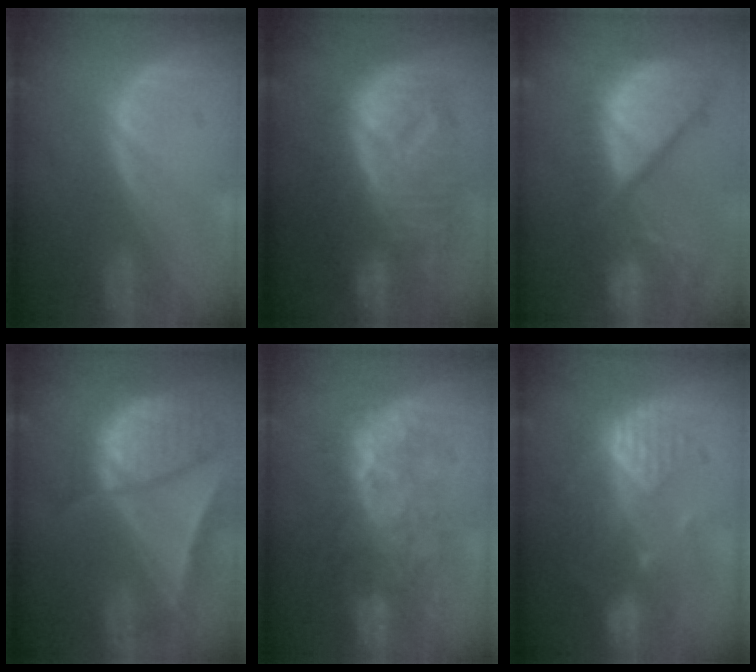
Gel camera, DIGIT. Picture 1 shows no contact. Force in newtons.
{"total": 12.3, "press": 12.2, "slide": 1.3}
{"total": 13.2, "press": 11.0, "slide": 7.3}
{"total": 10.1, "press": 8.3, "slide": 5.7}
{"total": 9.1, "press": 8.5, "slide": 3.1}
{"total": 9.1, "press": 7.9, "slide": 4.5}